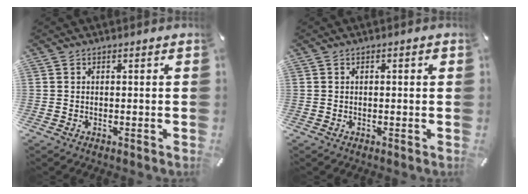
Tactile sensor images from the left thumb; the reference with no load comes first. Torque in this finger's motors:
{"motor_torque": [0.06, -0.18, 0.21, 0.16, 0.01]}